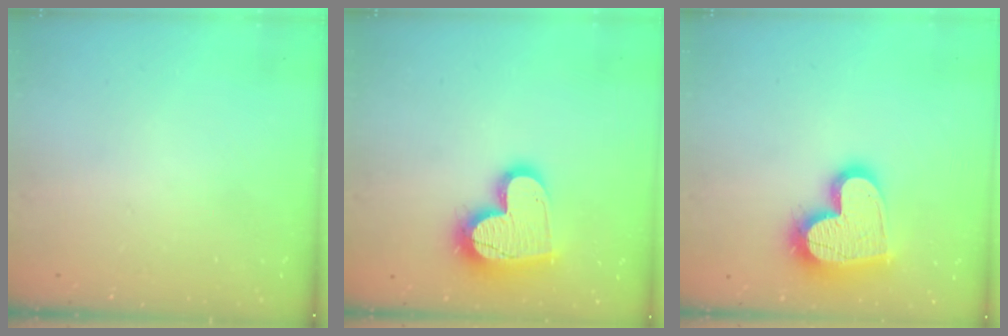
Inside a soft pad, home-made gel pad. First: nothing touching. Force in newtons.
{"total": 17.4, "press": 17.3, "slide": 1.3}
{"total": 19.3, "press": 19.2, "slide": 1.5}